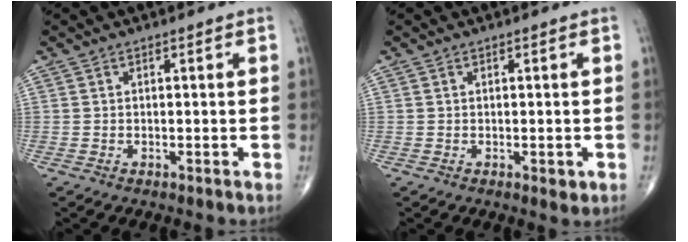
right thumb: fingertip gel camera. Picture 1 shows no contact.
{"total": 1.6, "force": [-0.2, 0.9, 1.3], "torque": [-0.013, -0.004, -0.001]}